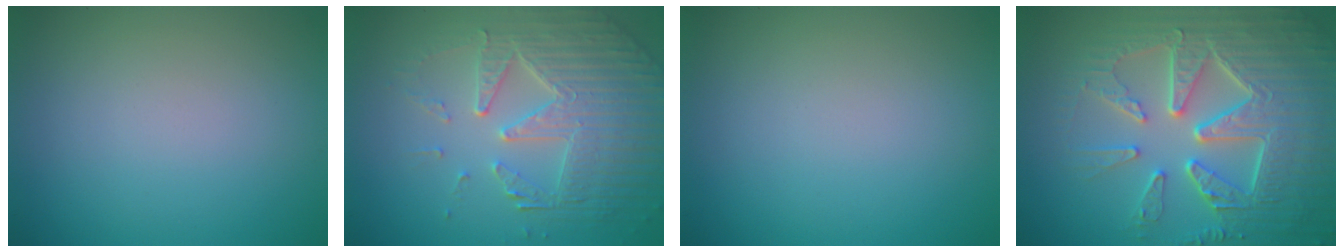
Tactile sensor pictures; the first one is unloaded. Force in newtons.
{"total": 6.4, "press": 5.0, "slide": 4.0}
{"total": 0.0}
{"total": 8.9, "press": 6.5, "slide": 6.1}